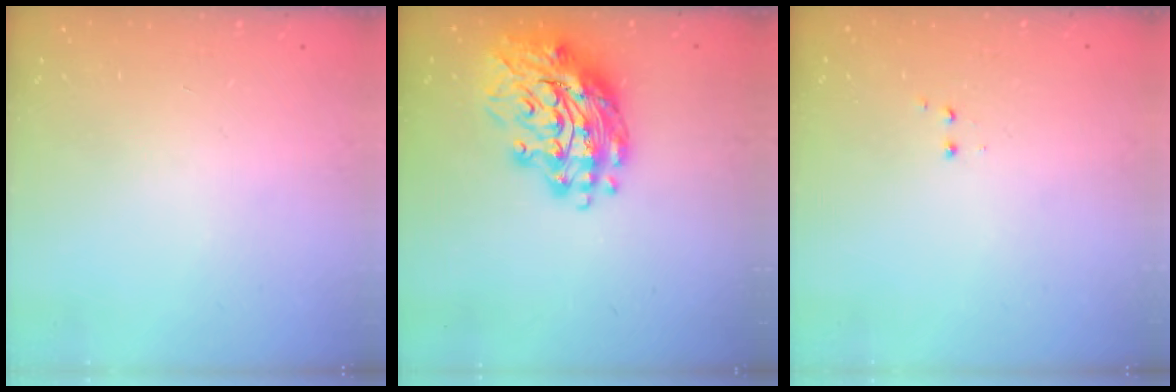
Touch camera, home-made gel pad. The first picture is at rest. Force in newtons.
{"total": 16.6, "press": 16.5, "slide": 1.7}
{"total": 1.2, "press": 1.1, "slide": 0.5}